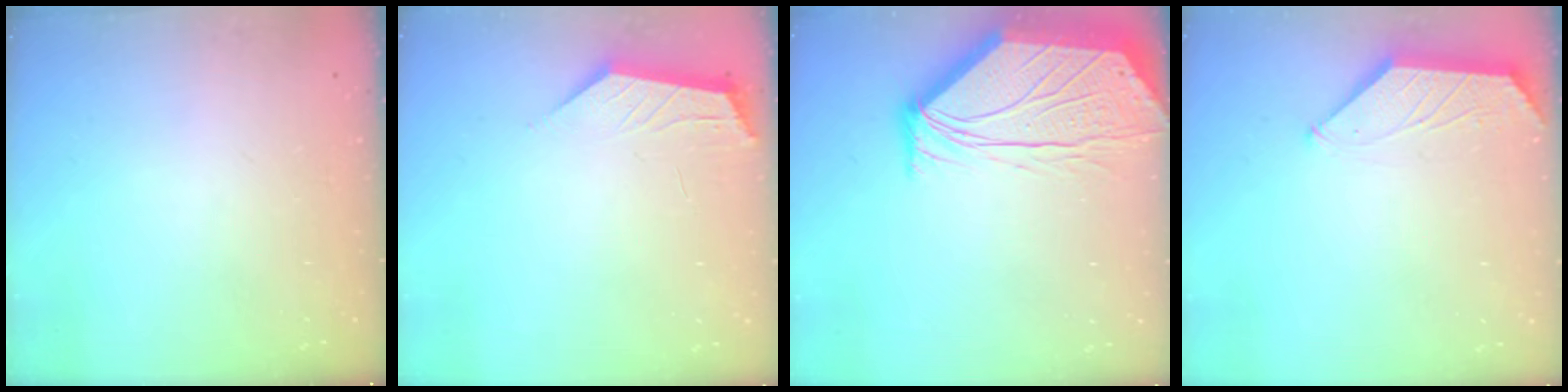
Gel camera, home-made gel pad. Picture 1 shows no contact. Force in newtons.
{"total": 1.8, "press": 1.8, "slide": 0.4}
{"total": 8.3, "press": 8.2, "slide": 0.6}
{"total": 1.1, "press": 1.0, "slide": 0.4}